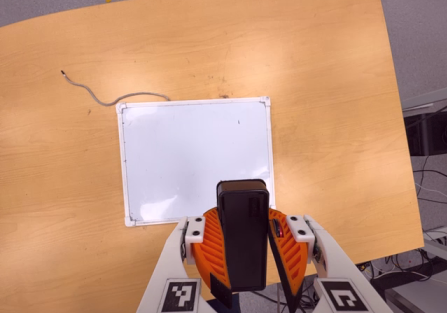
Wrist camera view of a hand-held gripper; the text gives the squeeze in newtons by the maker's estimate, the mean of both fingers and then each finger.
{"total": 10.6, "left": 10.4, "right": 10.7}